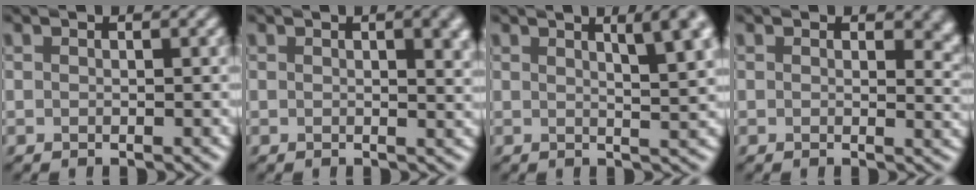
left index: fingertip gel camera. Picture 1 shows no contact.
{"total": 4.1, "force": [1.4, 1.5, 3.5], "torque": [-0.032, 0.004, 0.018]}
{"total": 6.6, "force": [3.1, 2.2, 5.4], "torque": [-0.033, 0.023, 0.031]}
{"total": 2.8, "force": [0.9, 1.7, 2.0], "torque": [-0.017, -0.010, 0.009]}